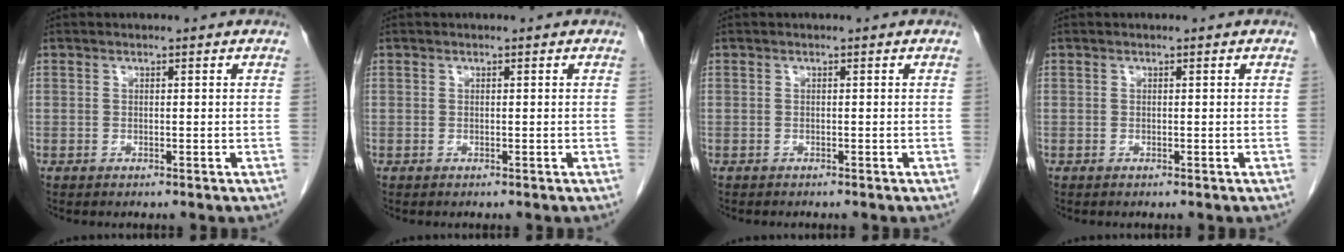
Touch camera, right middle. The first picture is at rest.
{"total": 0.0}
{"total": 0.5, "force": [-0.5, 0.2, 0.2], "torque": [-0.006, 0.000, -0.006]}
{"total": 0.0}